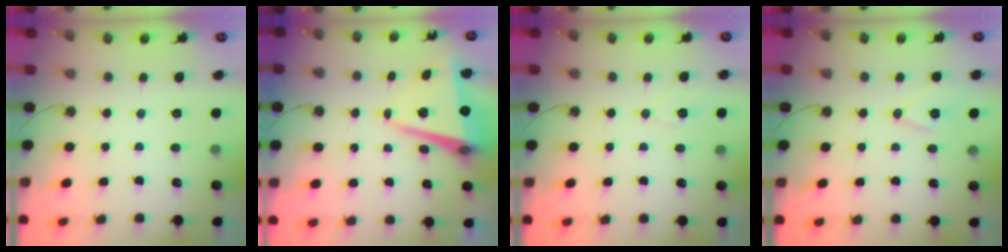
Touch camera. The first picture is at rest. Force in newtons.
{"total": 9.5, "press": 9.3, "slide": 1.7}
{"total": 4.1, "press": 3.4, "slide": 2.2}
{"total": 8.5, "press": 7.8, "slide": 3.5}